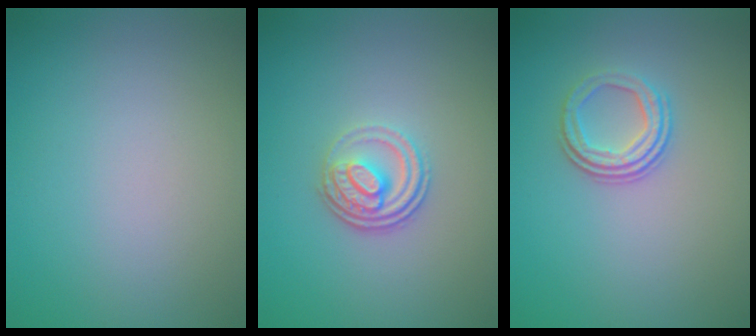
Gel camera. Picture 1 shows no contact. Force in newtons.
{"total": 3.6, "press": 2.7, "slide": 2.3}
{"total": 2.9, "press": 2.3, "slide": 1.7}